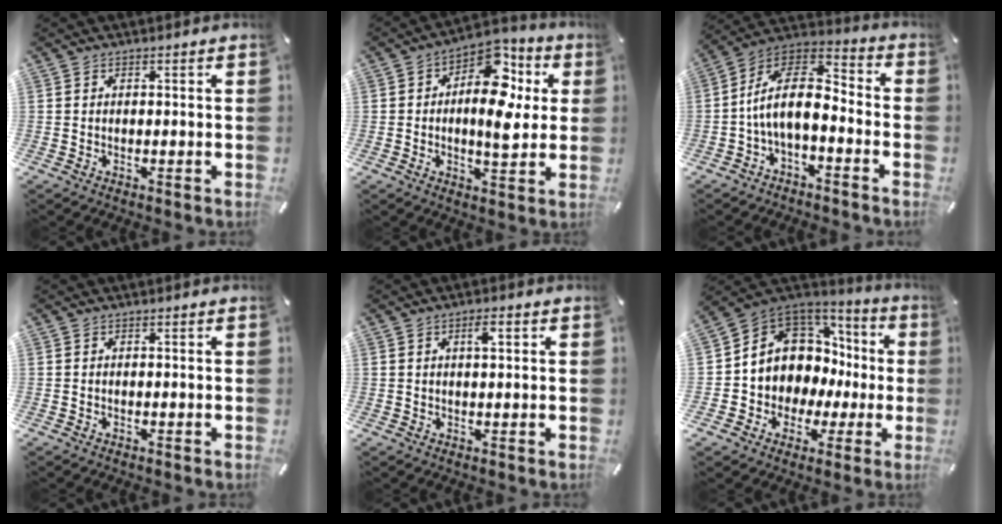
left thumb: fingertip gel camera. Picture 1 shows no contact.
{"total": 14.0, "force": [3.7, 8.5, 10.5], "torque": [-0.155, -0.028, 0.065]}
{"total": 11.8, "force": [-3.3, 6.5, 9.2], "torque": [-0.197, 0.009, -0.066]}
{"total": 0.0}
{"total": 2.9, "force": [1.1, 1.1, 2.4], "torque": [-0.042, 0.003, 0.016]}
{"total": 9.1, "force": [2.2, 8.6, 1.9], "torque": [-0.048, -0.046, 0.052]}